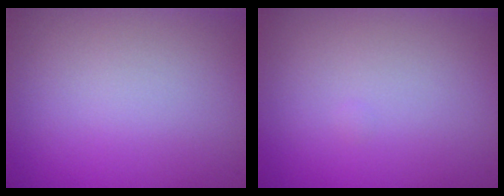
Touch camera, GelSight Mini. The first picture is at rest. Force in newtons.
{"total": 0.0}